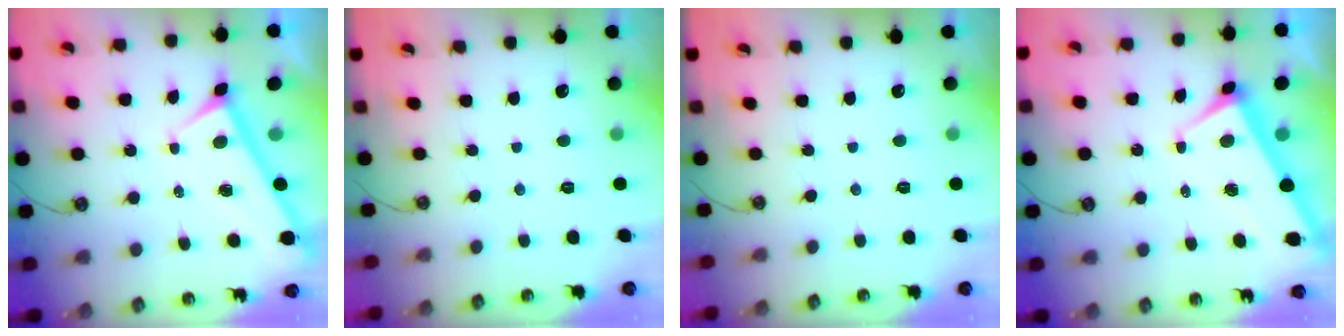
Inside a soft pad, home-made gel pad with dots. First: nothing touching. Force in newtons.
{"total": 0.0}
{"total": 0.0}
{"total": 2.7, "press": 2.5, "slide": 0.9}